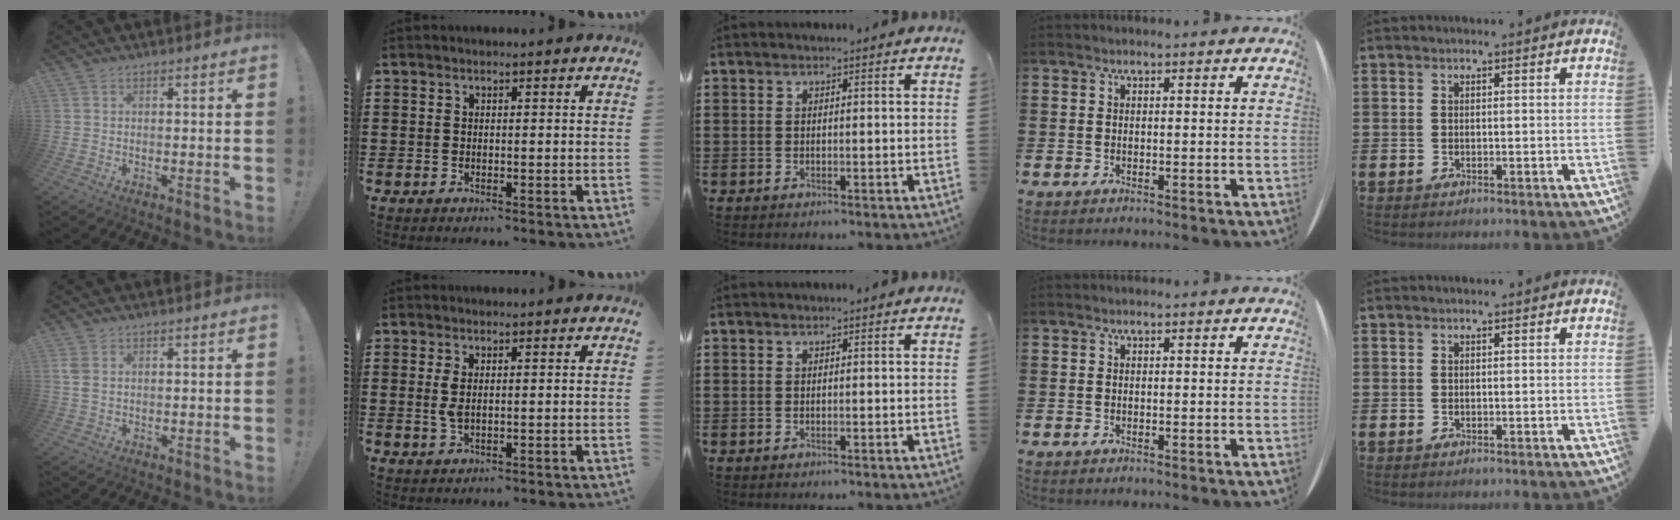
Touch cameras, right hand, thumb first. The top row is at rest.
{"thumb": {"total": 2.7, "force": [0.9, 1.6, 2.0], "torque": [-0.039, 0.004, 0.017]}, "index": {"total": 2.6, "force": [0.5, 1.0, 2.3], "torque": [-0.057, -0.002, 0.006]}}